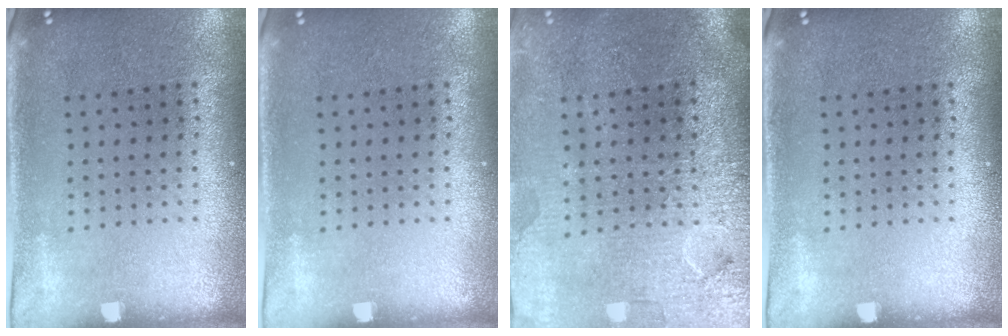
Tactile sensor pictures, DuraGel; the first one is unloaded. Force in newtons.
{"total": 0.0}
{"total": 3.6, "press": 3.4, "slide": 1.3}
{"total": 0.0}